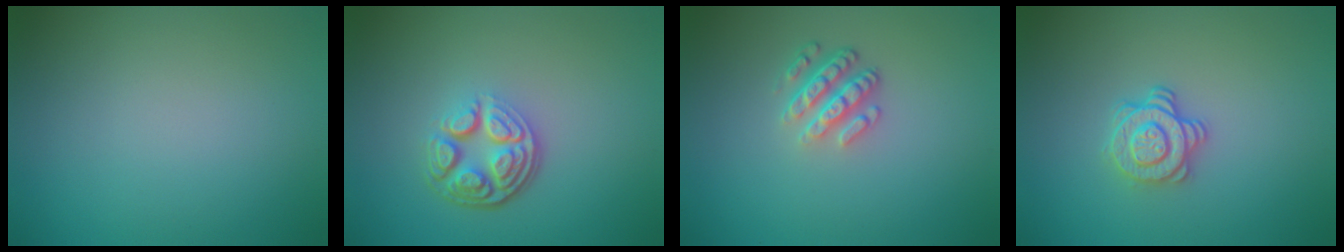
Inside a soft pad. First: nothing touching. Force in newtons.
{"total": 4.9, "press": 3.5, "slide": 3.4}
{"total": 3.5, "press": 2.6, "slide": 2.4}
{"total": 2.9, "press": 2.5, "slide": 1.4}